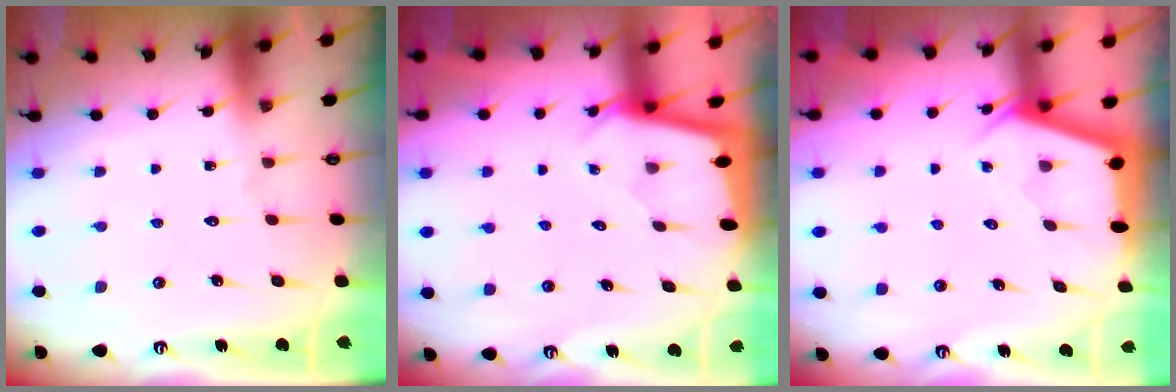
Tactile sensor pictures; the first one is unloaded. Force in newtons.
{"total": 1.9, "press": 1.9, "slide": 0.2}
{"total": 2.8, "press": 2.8, "slide": 0.4}